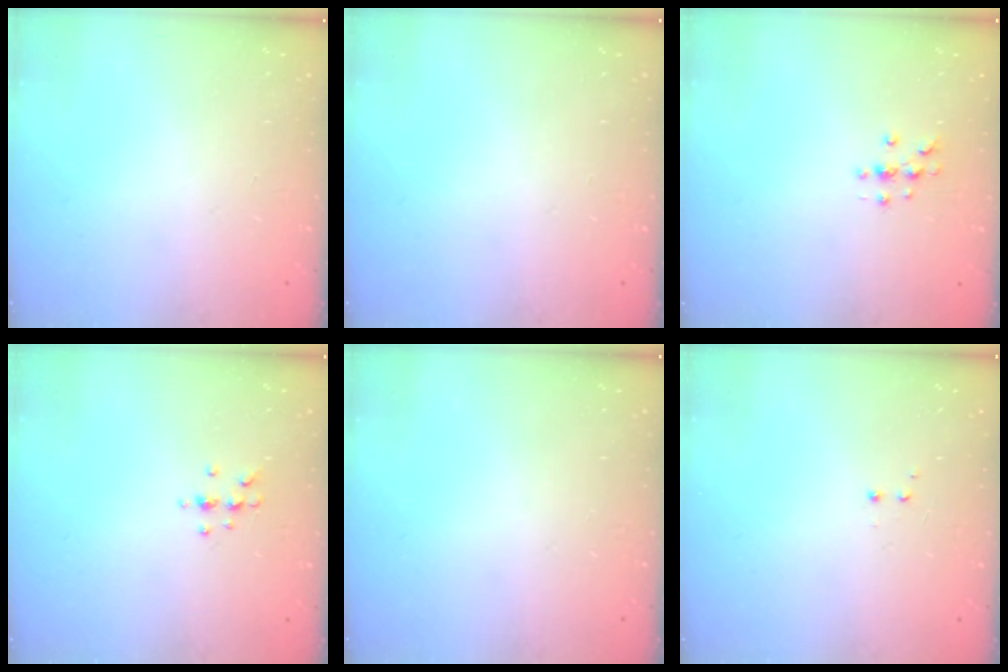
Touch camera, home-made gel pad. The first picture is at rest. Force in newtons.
{"total": 0.0}
{"total": 3.7, "press": 3.7, "slide": 0.4}
{"total": 5.6, "press": 5.4, "slide": 1.5}
{"total": 0.0}
{"total": 1.2, "press": 1.0, "slide": 0.6}